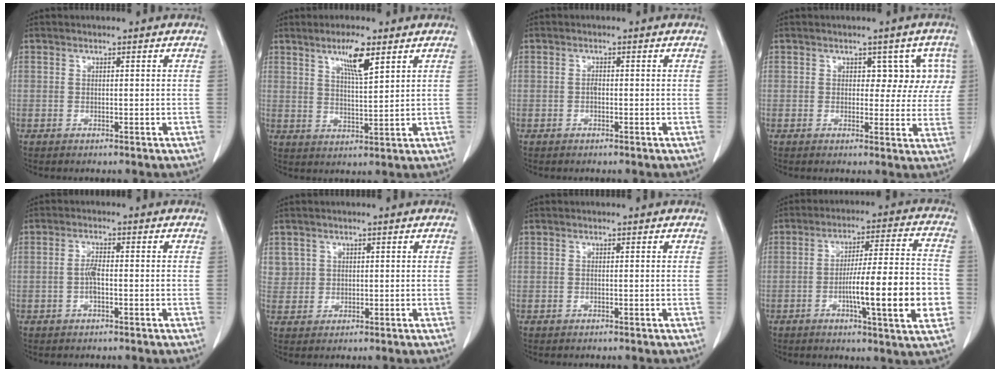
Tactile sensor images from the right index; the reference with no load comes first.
{"total": 6.1, "force": [3.6, 0.6, 4.9], "torque": [-0.087, -0.005, 0.064]}
{"total": 0.8, "force": [-0.2, 0.4, 0.6], "torque": [-0.013, 0.001, -0.006]}
{"total": 5.2, "force": [1.7, 3.4, 3.5], "torque": [-0.013, 0.016, 0.017]}
{"total": 2.5, "force": [-0.6, 0.7, 2.4], "torque": [-0.052, 0.002, -0.012]}
{"total": 3.1, "force": [1.3, 2.8, 0.0], "torque": [0.017, 0.003, 0.023]}
{"total": 0.0}
{"total": 15.6, "force": [-3.7, 0.8, 15.2], "torque": [-0.230, 0.002, -0.058]}